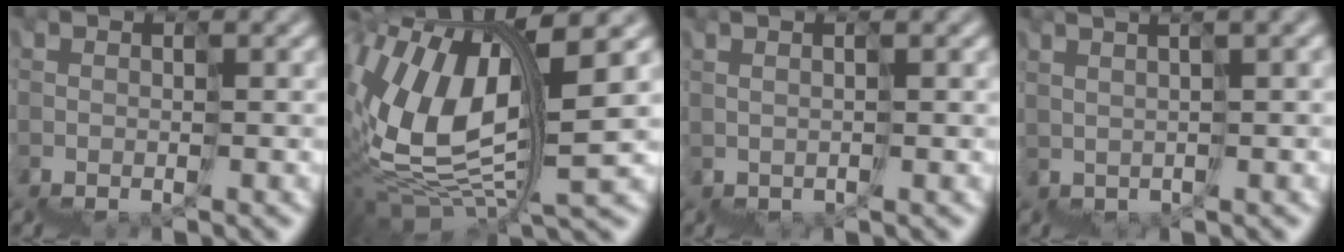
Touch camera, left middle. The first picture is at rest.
{"total": 6.0, "force": [4.6, 0.6, 3.8], "torque": [-0.108, 0.036, 0.075]}
{"total": 2.2, "force": [1.5, -1.2, -0.9], "torque": [0.031, 0.026, 0.028]}
{"total": 5.7, "force": [4.8, -0.2, 3.1], "torque": [-0.020, 0.066, 0.082]}